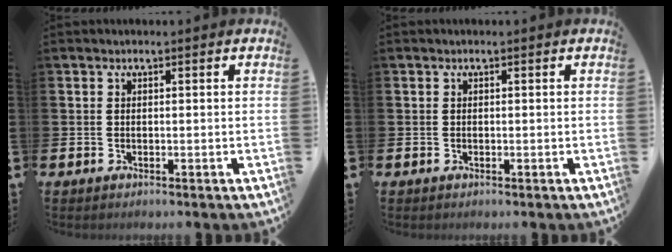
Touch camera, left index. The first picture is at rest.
{"total": 0.0}